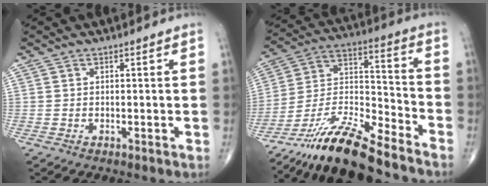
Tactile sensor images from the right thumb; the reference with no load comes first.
{"total": 18.2, "force": [-15.2, 3.8, 9.3], "torque": [-0.174, 0.080, -0.278]}